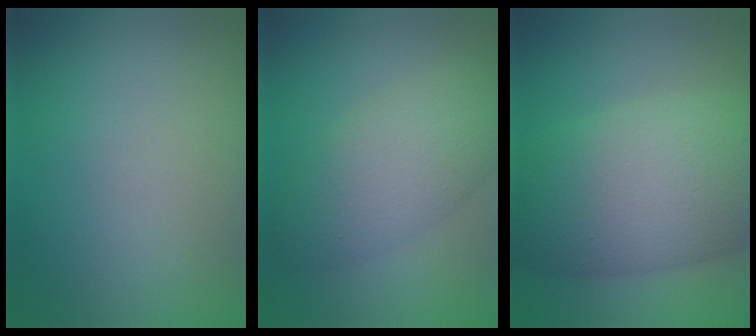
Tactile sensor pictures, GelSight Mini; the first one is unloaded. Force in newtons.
{"total": 5.6, "press": 5.5, "slide": 0.2}
{"total": 12.0, "press": 12.0, "slide": 0.5}